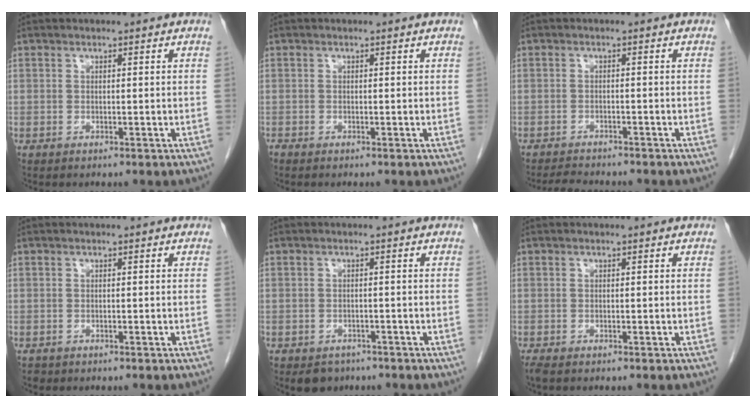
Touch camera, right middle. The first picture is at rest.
{"total": 0.0}
{"total": 4.5, "force": [-4.3, 0.7, 1.3], "torque": [-0.022, -0.013, -0.068]}
{"total": 0.5, "force": [-0.4, 0.3, 0.0], "torque": [-0.009, 0.001, -0.008]}
{"total": 3.2, "force": [-2.3, 2.1, 0.6], "torque": [-0.009, 0.003, -0.030]}
{"total": 1.2, "force": [-1.0, 0.4, 0.6], "torque": [-0.015, -0.005, -0.018]}